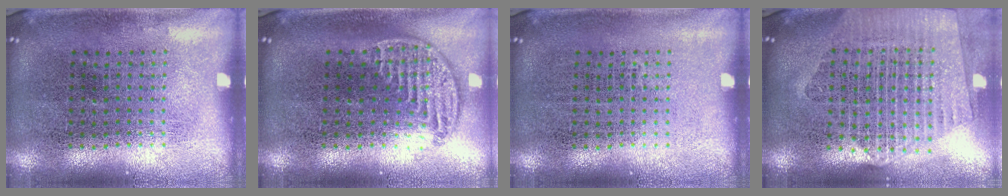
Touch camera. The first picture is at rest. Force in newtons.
{"total": 1.2, "press": 1.0, "slide": 0.7}
{"total": 0.0}
{"total": 2.3, "press": 2.1, "slide": 1.1}